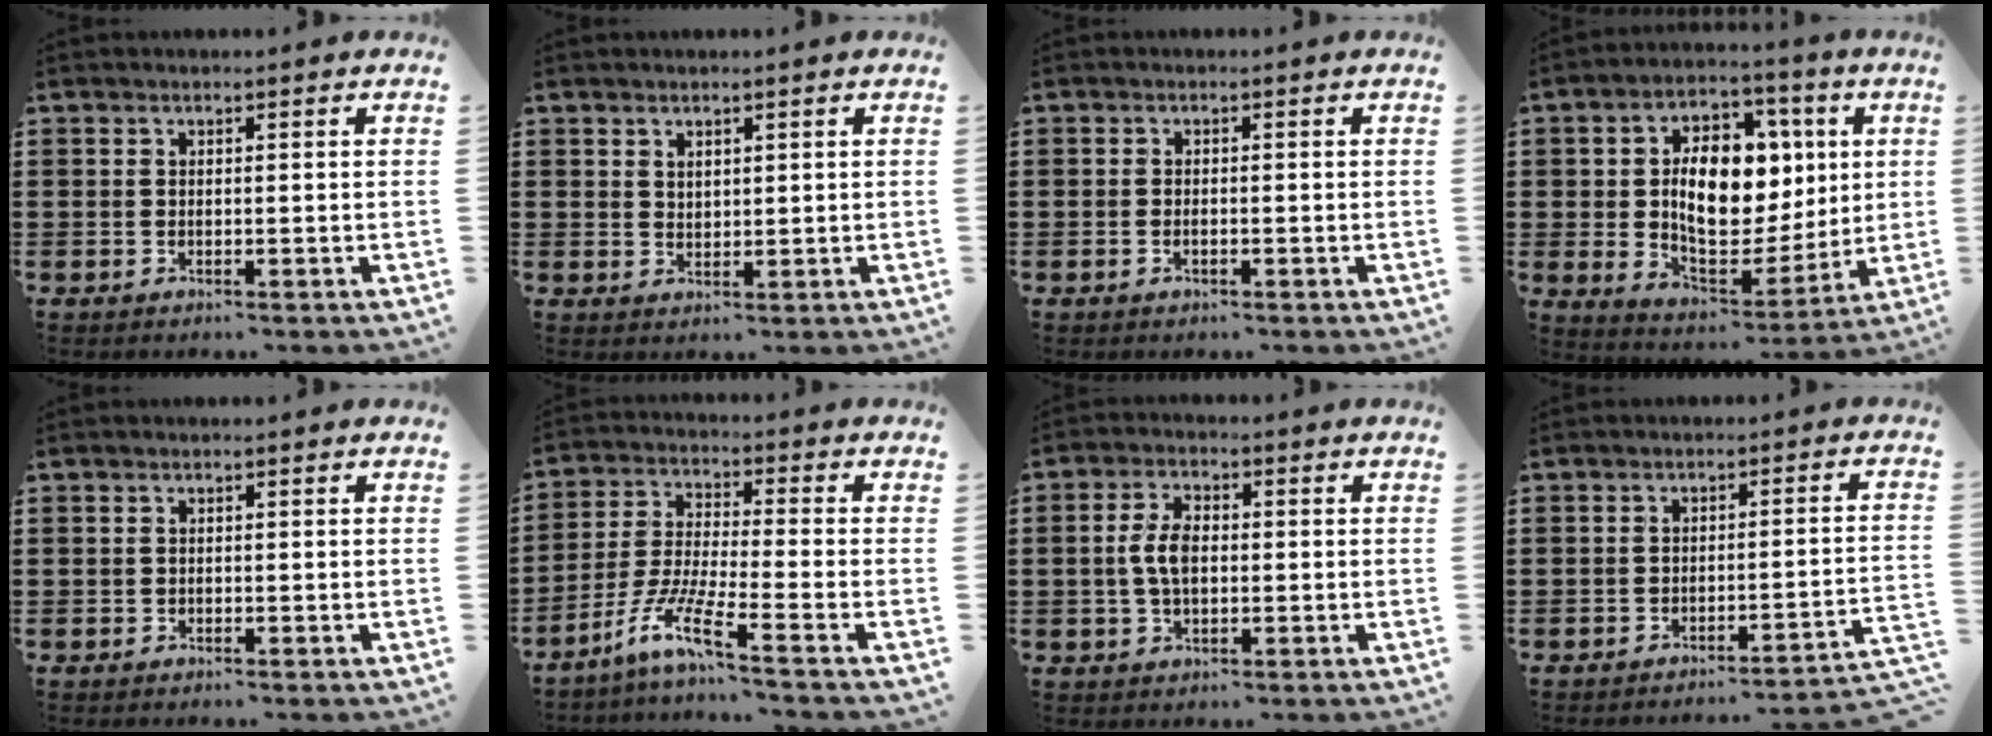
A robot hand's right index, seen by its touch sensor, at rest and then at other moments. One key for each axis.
{"total": 1.7, "fx": 1.5, "fy": 0.9, "fz": 0.2, "tx": -0.004, "ty": 0.003, "tz": 0.029}
{"total": 1.0, "fx": -0.3, "fy": 0.2, "fz": 0.9, "tx": -0.019, "ty": -0.006, "tz": -0.005}
{"total": 13.2, "fx": 1.7, "fy": 8.4, "fz": 10.0, "tx": -0.180, "ty": 0.005, "tz": 0.028}
{"total": 0.0}
{"total": 8.0, "fx": -5.6, "fy": 0.3, "fz": 5.7, "tx": -0.139, "ty": -0.018, "tz": -0.116}
{"total": 5.2, "fx": 0.0, "fy": 2.7, "fz": 4.4, "tx": -0.101, "ty": 0.005, "tz": -0.006}
{"total": 2.9, "fx": -2.6, "fy": -0.6, "fz": 1.2, "tx": -0.024, "ty": -0.009, "tz": -0.056}